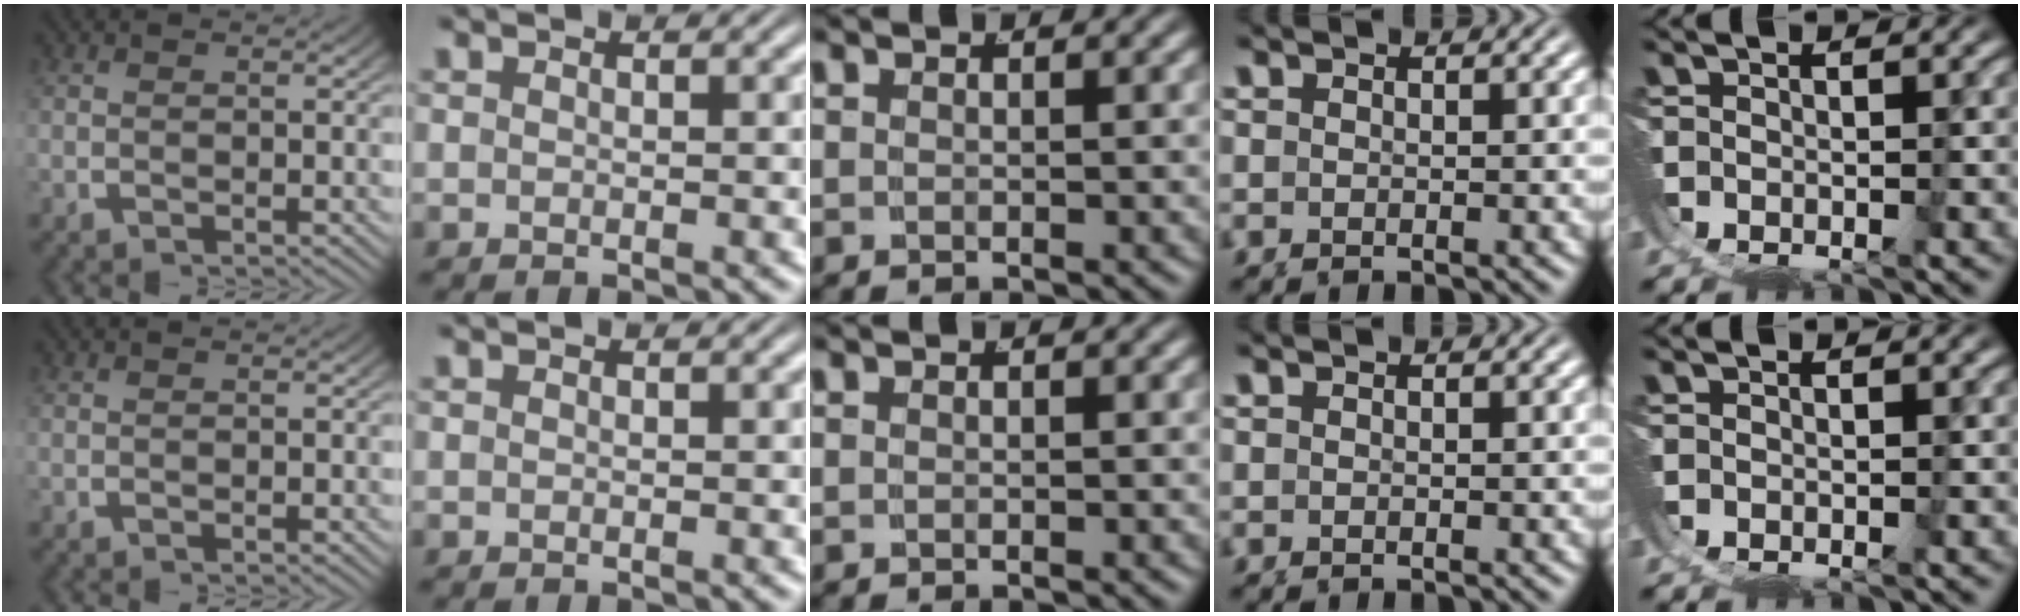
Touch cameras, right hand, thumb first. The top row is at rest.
{}